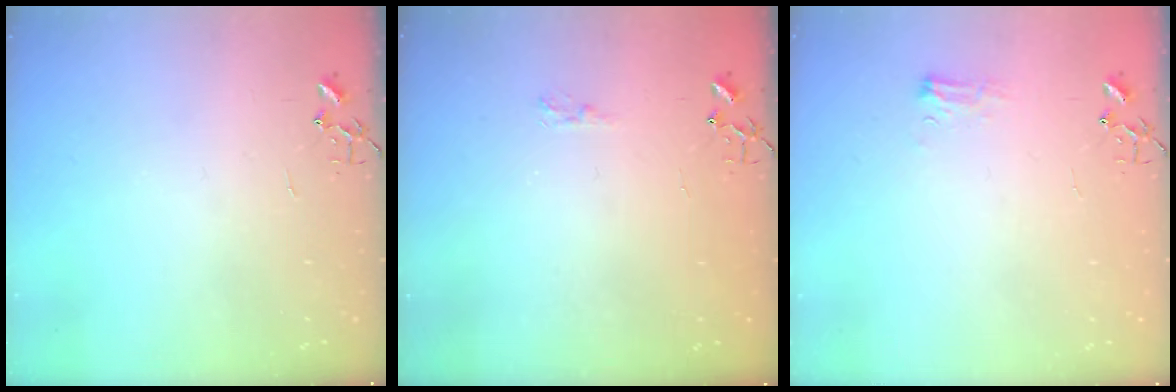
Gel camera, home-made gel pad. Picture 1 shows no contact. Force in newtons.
{"total": 5.1, "press": 5.1, "slide": 0.4}
{"total": 7.3, "press": 7.2, "slide": 0.9}